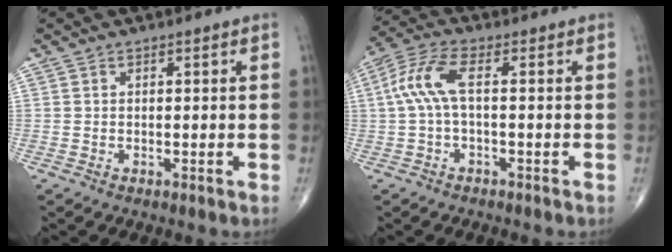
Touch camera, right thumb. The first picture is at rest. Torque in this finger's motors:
{"motor_torque": [-0.09, -0.18, 0.95, -0.08, 0.12]}